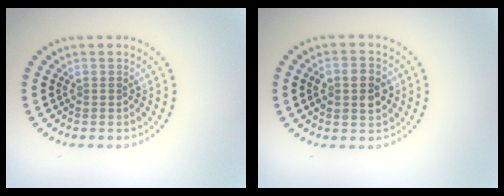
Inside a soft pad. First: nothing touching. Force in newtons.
{"total": 3.8, "press": 3.8, "slide": 0.2}